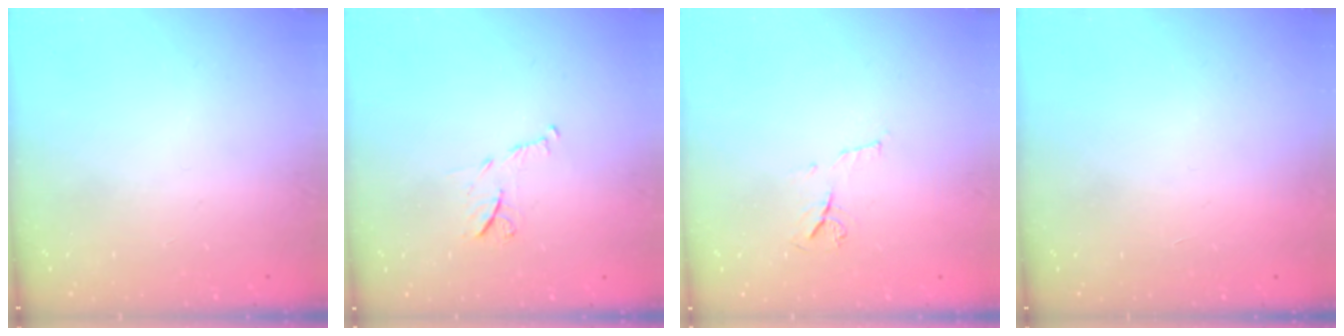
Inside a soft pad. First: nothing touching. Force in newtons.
{"total": 7.5, "press": 7.4, "slide": 0.3}
{"total": 6.5, "press": 6.5, "slide": 0.8}
{"total": 1.5, "press": 1.5, "slide": 0.1}